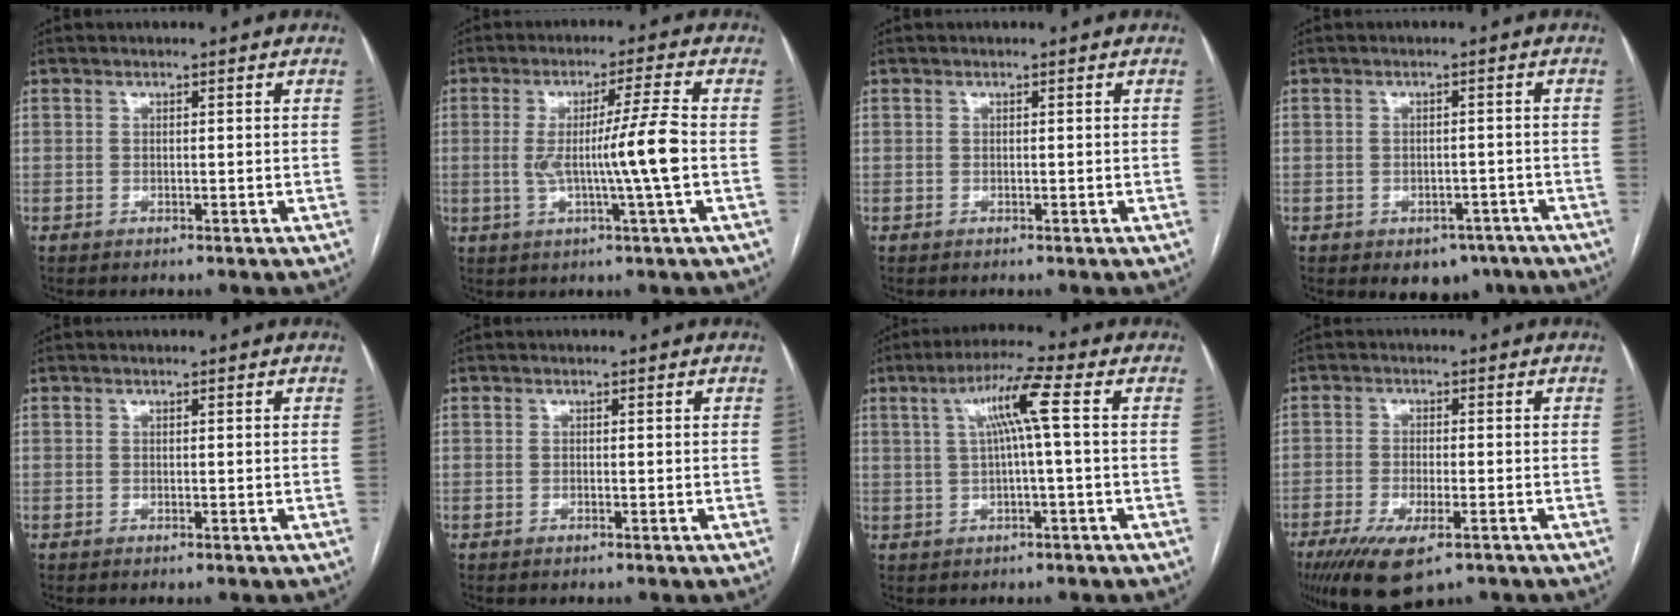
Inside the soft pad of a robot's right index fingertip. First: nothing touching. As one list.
[{"total": 8.8, "force": [-0.8, -1.5, 8.6], "torque": [-0.155, -0.004, -0.011]}, {"total": 0.0}, {"total": 5.1, "force": [-3.4, 3.4, 1.8], "torque": [-0.007, 0.011, -0.037]}, {"total": 0.0}, {"total": 0.0}, {"total": 6.9, "force": [1.3, -0.6, 6.8], "torque": [-0.122, 0.018, 0.026]}, {"total": 10.0, "force": [-6.3, 2.7, 7.3], "torque": [-0.128, -0.022, -0.101]}]